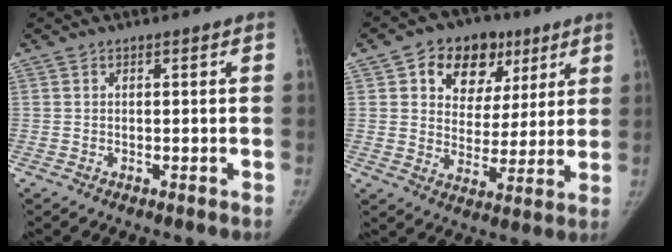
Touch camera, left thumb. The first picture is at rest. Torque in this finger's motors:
{"motor_torque": [-0.09, 0.21, 0.15, 0.32, -0.03]}